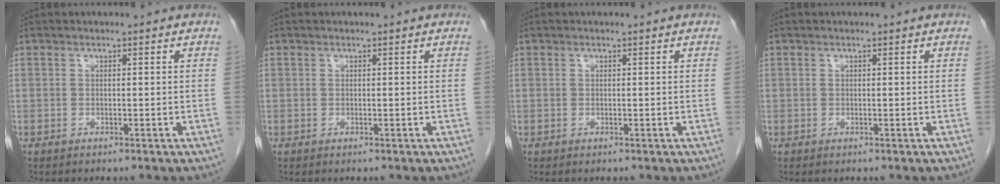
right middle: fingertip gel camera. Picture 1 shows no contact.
{"total": 0.0}
{"total": 0.0}
{"total": 0.0}